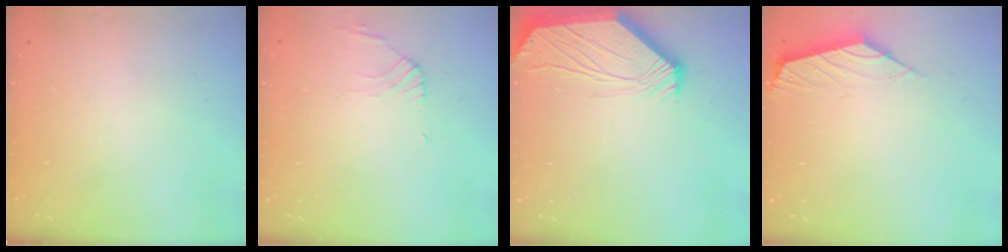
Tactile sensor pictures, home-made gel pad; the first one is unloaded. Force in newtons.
{"total": 1.3, "press": 1.2, "slide": 0.4}
{"total": 3.4, "press": 3.3, "slide": 0.6}
{"total": 2.7, "press": 2.6, "slide": 0.6}